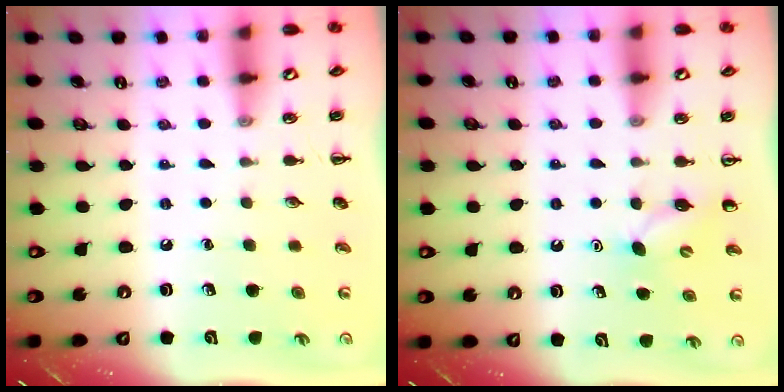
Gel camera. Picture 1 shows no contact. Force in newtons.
{"total": 4.7, "press": 4.5, "slide": 1.4}